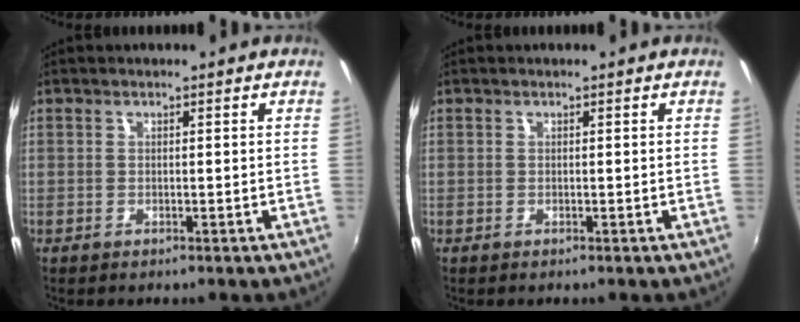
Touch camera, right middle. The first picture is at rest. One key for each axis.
{"total": 0.0}